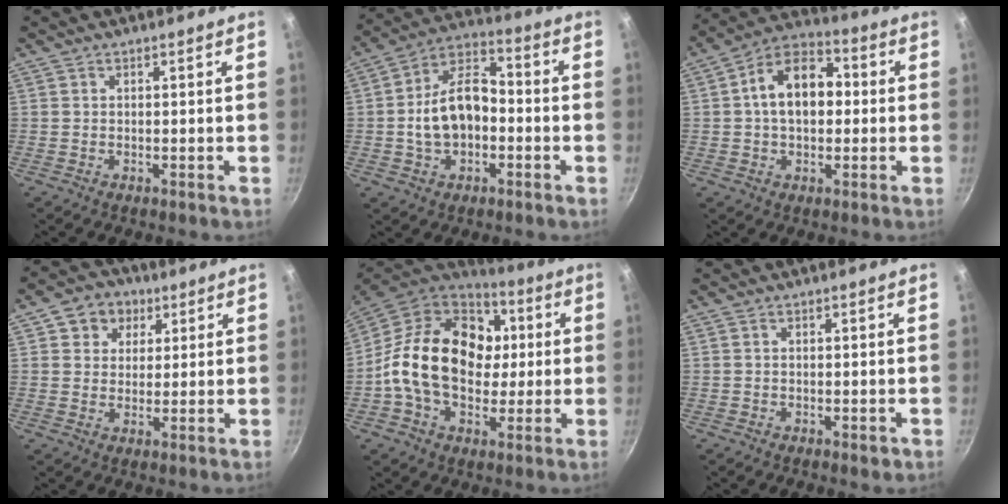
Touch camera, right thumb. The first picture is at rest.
{"total": 13.2, "force": [-1.8, 8.6, 9.9], "torque": [-0.150, 0.044, -0.042]}
{"total": 13.3, "force": [1.1, 8.9, 9.8], "torque": [-0.121, 0.032, -0.001]}
{"total": 7.7, "force": [3.4, 6.5, 2.6], "torque": [-0.005, -0.003, 0.045]}
{"total": 23.3, "force": [1.2, 17.0, 15.9], "torque": [-0.242, 0.024, 0.011]}
{"total": 1.4, "force": [-0.3, 0.6, 1.2], "torque": [-0.015, -0.003, -0.004]}